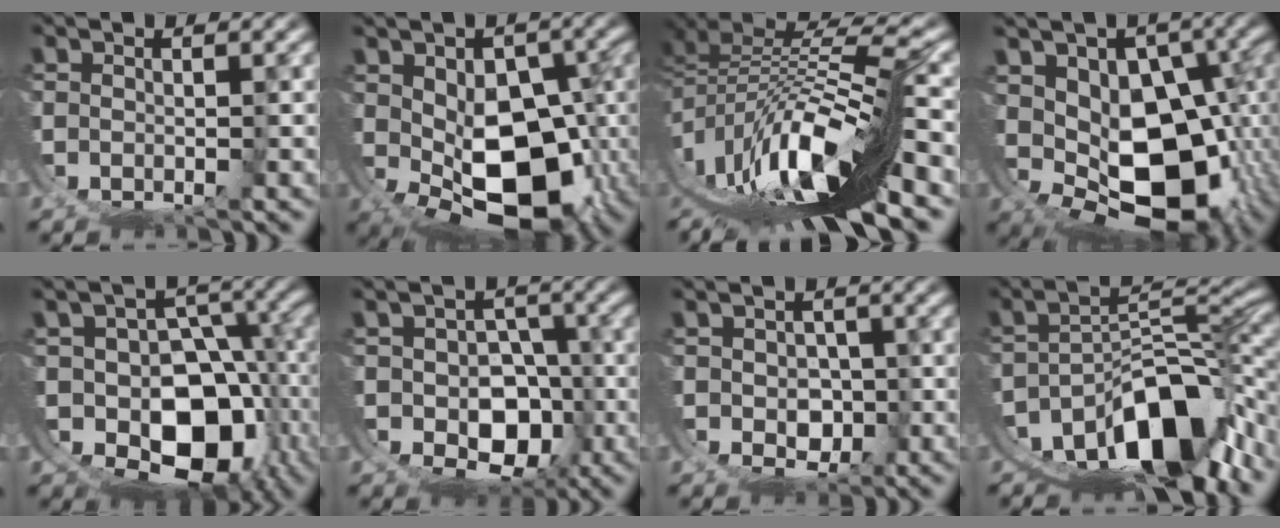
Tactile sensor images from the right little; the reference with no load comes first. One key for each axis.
{"total": 11.9, "fx": -3.5, "fy": 6.3, "fz": 9.4, "tx": -0.154, "ty": -0.068, "tz": -0.019}
{"total": 16.9, "fx": -4.9, "fy": 8.0, "fz": 14.1, "tx": -0.224, "ty": -0.019, "tz": -0.067}
{"total": 15.9, "fx": -4.0, "fy": 10.4, "fz": 11.3, "tx": -0.215, "ty": -0.086, "tz": -0.024}
{"total": 19.6, "fx": -6.2, "fy": 15.1, "fz": 10.9, "tx": -0.217, "ty": -0.096, "tz": -0.068}
{"total": 10.1, "fx": -2.6, "fy": 8.0, "fz": 5.5, "tx": -0.100, "ty": -0.055, "tz": -0.022}
{"total": 3.6, "fx": -0.2, "fy": 2.7, "fz": 2.3, "tx": -0.036, "ty": -0.022, "tz": 0.007}
{"total": 12.8, "fx": -6.9, "fy": 6.0, "fz": 9.0, "tx": -0.128, "ty": -0.018, "tz": -0.100}